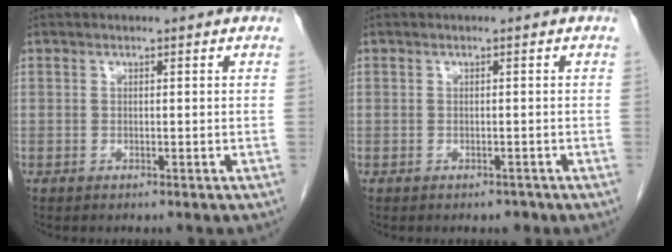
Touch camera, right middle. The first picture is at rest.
{"total": 0.9, "force": [-0.7, 0.6, 0.2], "torque": [0.000, 0.002, -0.009]}